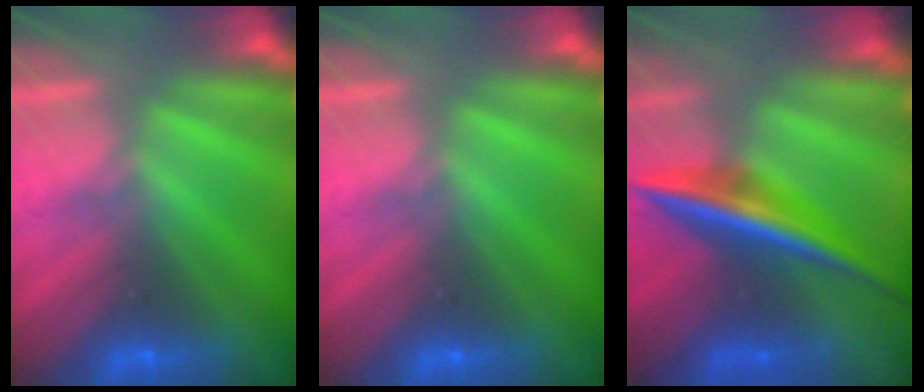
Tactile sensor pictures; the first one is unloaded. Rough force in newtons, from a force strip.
{"total": 0.0}
{"total": 6.3}